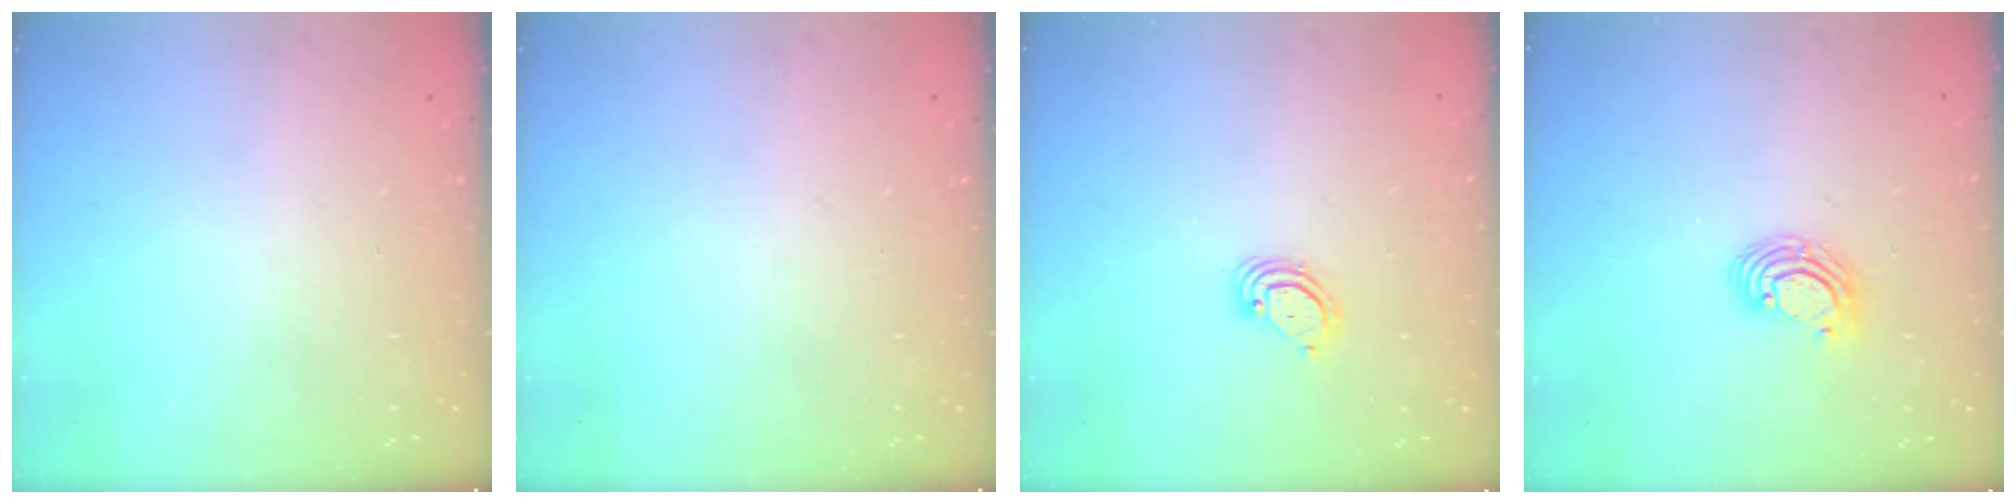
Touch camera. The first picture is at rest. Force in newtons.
{"total": 0.0}
{"total": 3.8, "press": 3.8, "slide": 0.3}
{"total": 5.3, "press": 5.3, "slide": 0.4}